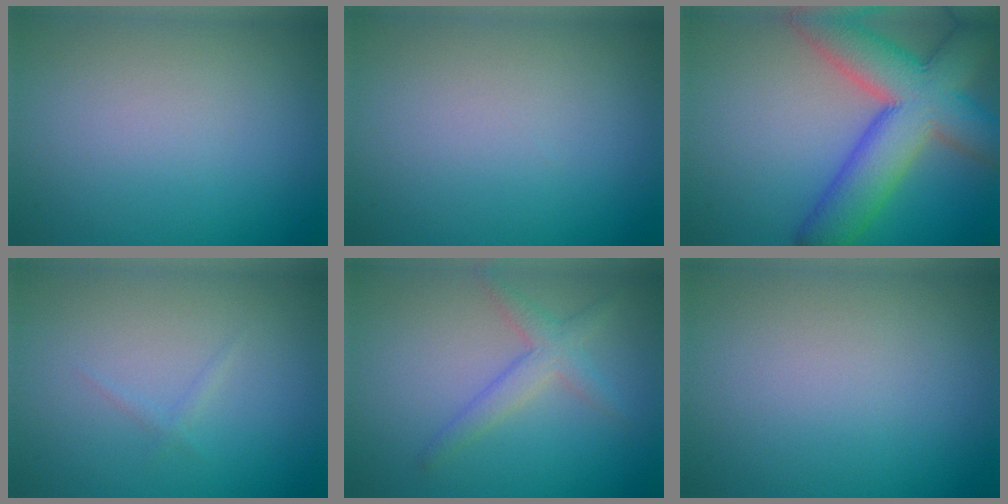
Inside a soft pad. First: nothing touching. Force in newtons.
{"total": 0.0}
{"total": 9.4, "press": 9.4, "slide": 0.7}
{"total": 0.6, "press": 0.6, "slide": 0.0}
{"total": 2.6, "press": 2.6, "slide": 0.1}
{"total": 0.0}